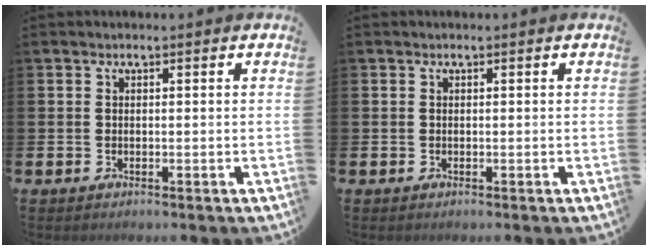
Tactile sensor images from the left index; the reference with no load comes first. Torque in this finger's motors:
{"motor_torque": [-0.15, -0.08, -0.09, -0.03]}